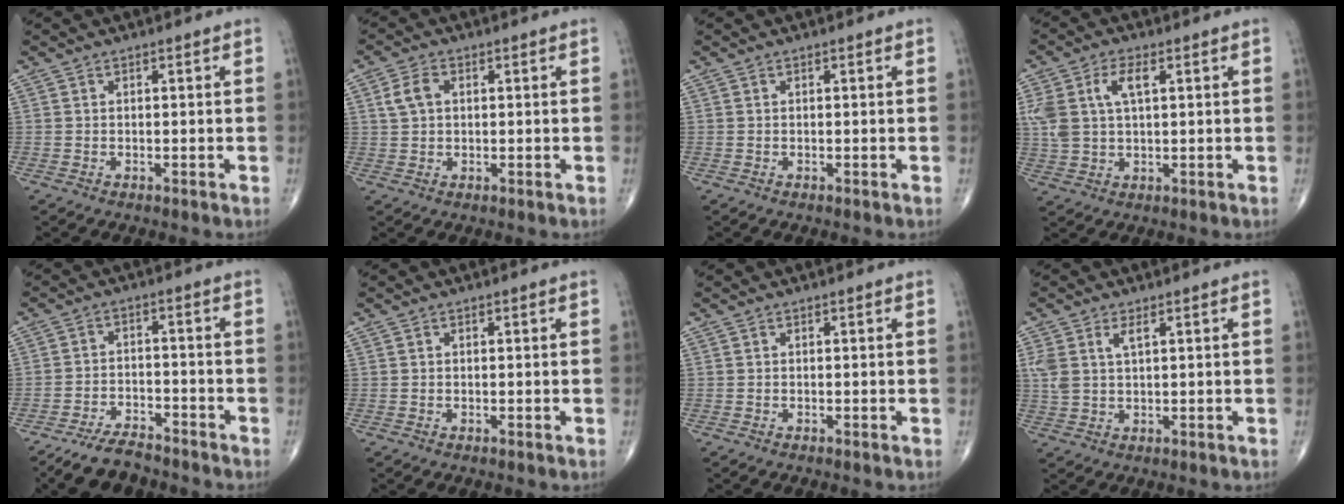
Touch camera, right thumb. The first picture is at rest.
{"total": 4.0, "force": [1.0, 2.7, 2.8], "torque": [-0.057, 0.008, 0.019]}
{"total": 0.0}
{"total": 8.3, "force": [2.4, 4.3, 6.8], "torque": [-0.156, 0.012, 0.050]}
{"total": 7.7, "force": [-6.6, 2.8, 2.7], "torque": [-0.049, 0.033, -0.119]}
{"total": 0.0}
{"total": 0.0}
{"total": 4.9, "force": [1.9, 2.3, 3.9], "torque": [-0.095, 0.005, 0.044]}